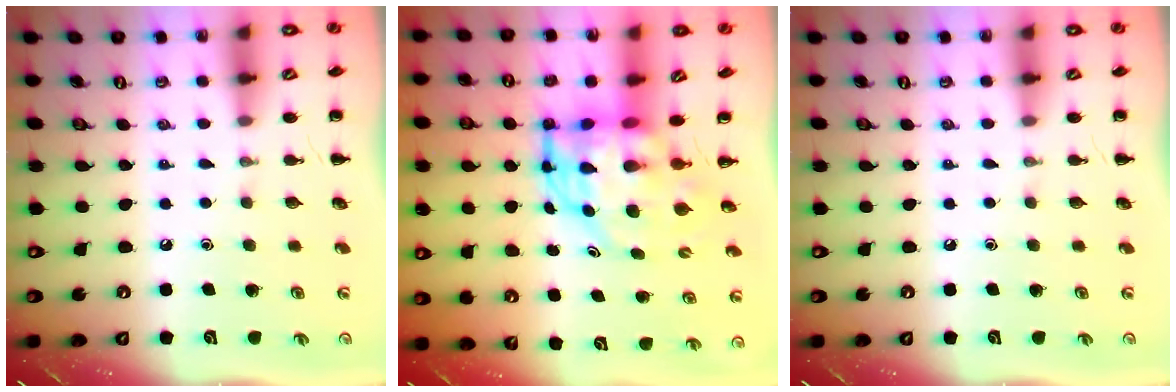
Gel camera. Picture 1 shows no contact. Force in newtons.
{"total": 6.8, "press": 6.5, "slide": 2.0}
{"total": 0.0}